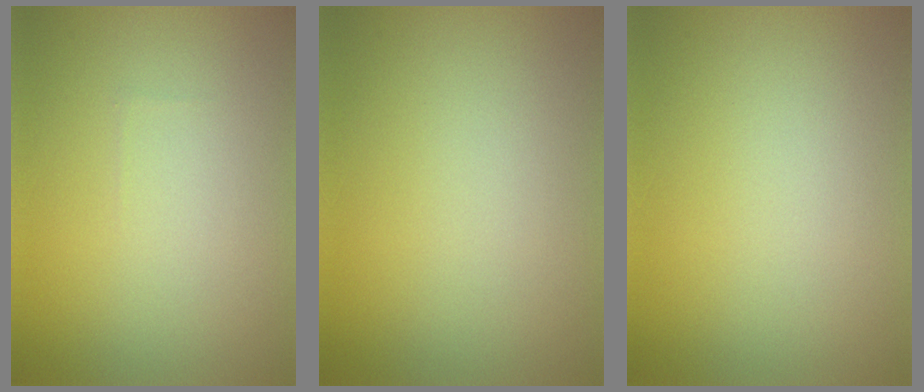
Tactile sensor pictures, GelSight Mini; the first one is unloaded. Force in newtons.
{"total": 0.0}
{"total": 0.0}